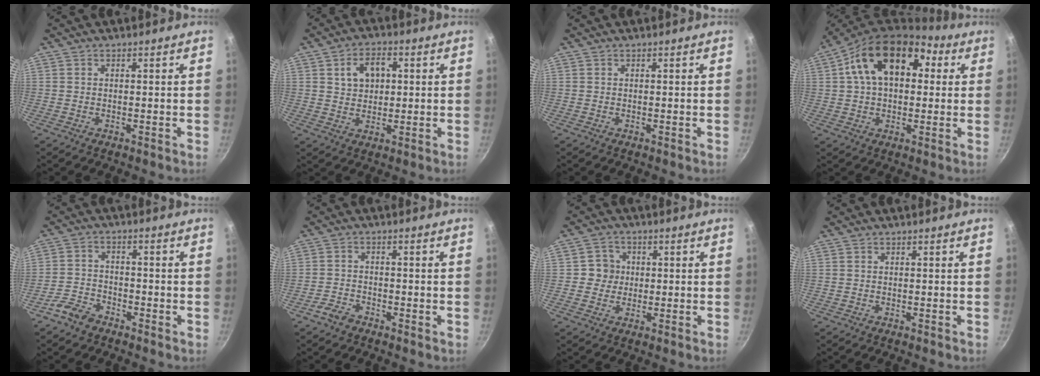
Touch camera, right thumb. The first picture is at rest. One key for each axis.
{"total": 7.0, "fx": 1.7, "fy": 5.0, "fz": 4.5, "tx": -0.052, "ty": 0.006, "tz": 0.028}
{"total": 0.0}
{"total": 16.7, "fx": 4.3, "fy": 11.0, "fz": 11.8, "tx": -0.158, "ty": 0.028, "tz": 0.049}
{"total": 4.8, "fx": -3.5, "fy": 2.8, "fz": 1.7, "tx": -0.033, "ty": 0.036, "tz": -0.071}
{"total": 3.0, "fx": -2.3, "fy": 1.5, "fz": 1.1, "tx": -0.024, "ty": 0.021, "tz": -0.046}
{"total": 4.2, "fx": 0.1, "fy": 4.1, "fz": 0.8, "tx": 0.021, "ty": 0.006, "tz": -0.005}
{"total": 0.0}